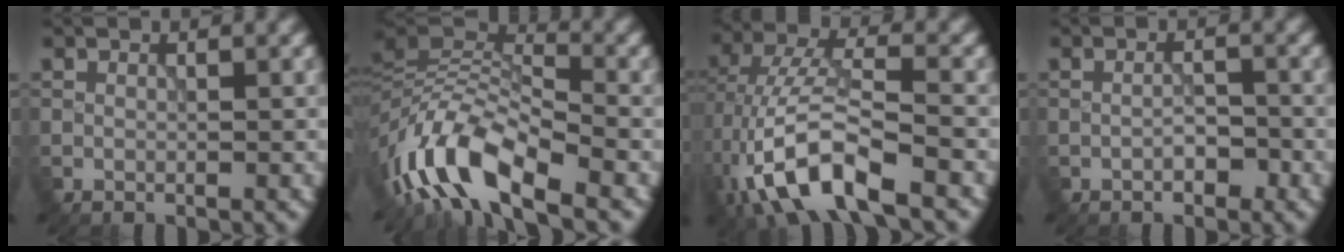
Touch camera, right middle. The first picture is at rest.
{"total": 10.2, "force": [-6.1, 3.7, 7.2], "torque": [-0.124, 0.009, -0.131]}
{"total": 9.8, "force": [-4.3, 3.6, 8.1], "torque": [-0.156, 0.017, -0.087]}
{"total": 1.7, "force": [-0.8, 0.7, 1.3], "torque": [-0.024, 0.001, -0.015]}